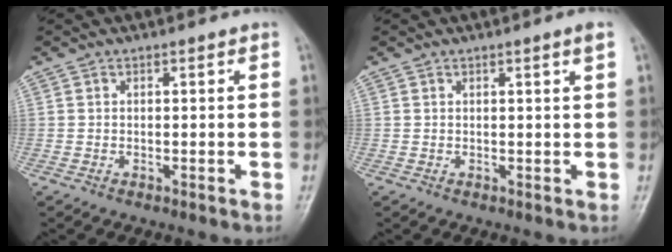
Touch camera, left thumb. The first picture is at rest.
{"total": 1.4, "force": [0.7, -0.4, 1.1], "torque": [-0.021, -0.005, 0.013]}